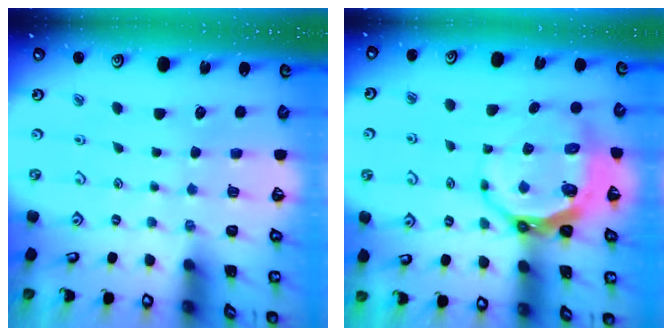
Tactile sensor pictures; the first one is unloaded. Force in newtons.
{"total": 9.4, "press": 8.6, "slide": 3.6}